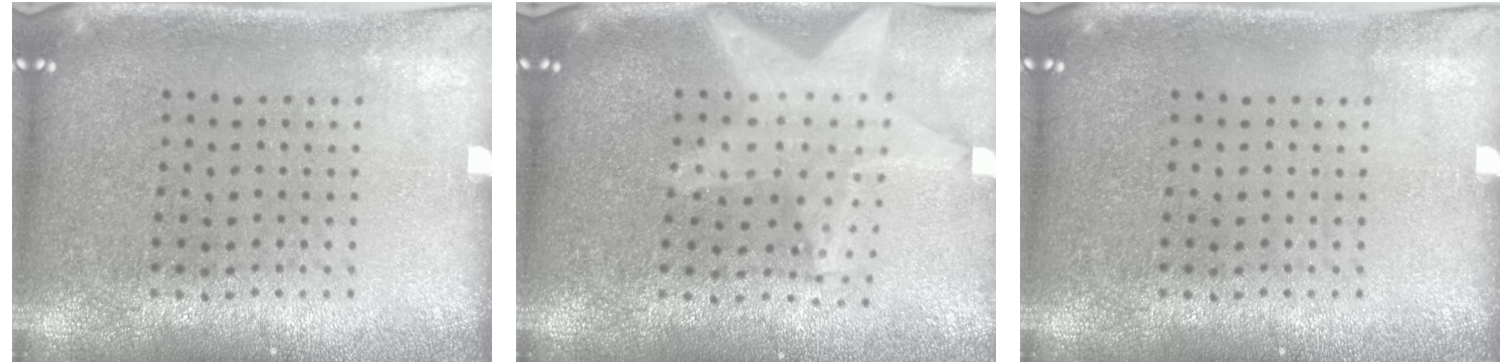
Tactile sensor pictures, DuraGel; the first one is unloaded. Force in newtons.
{"total": 2.3, "press": 1.9, "slide": 1.3}
{"total": 0.0}